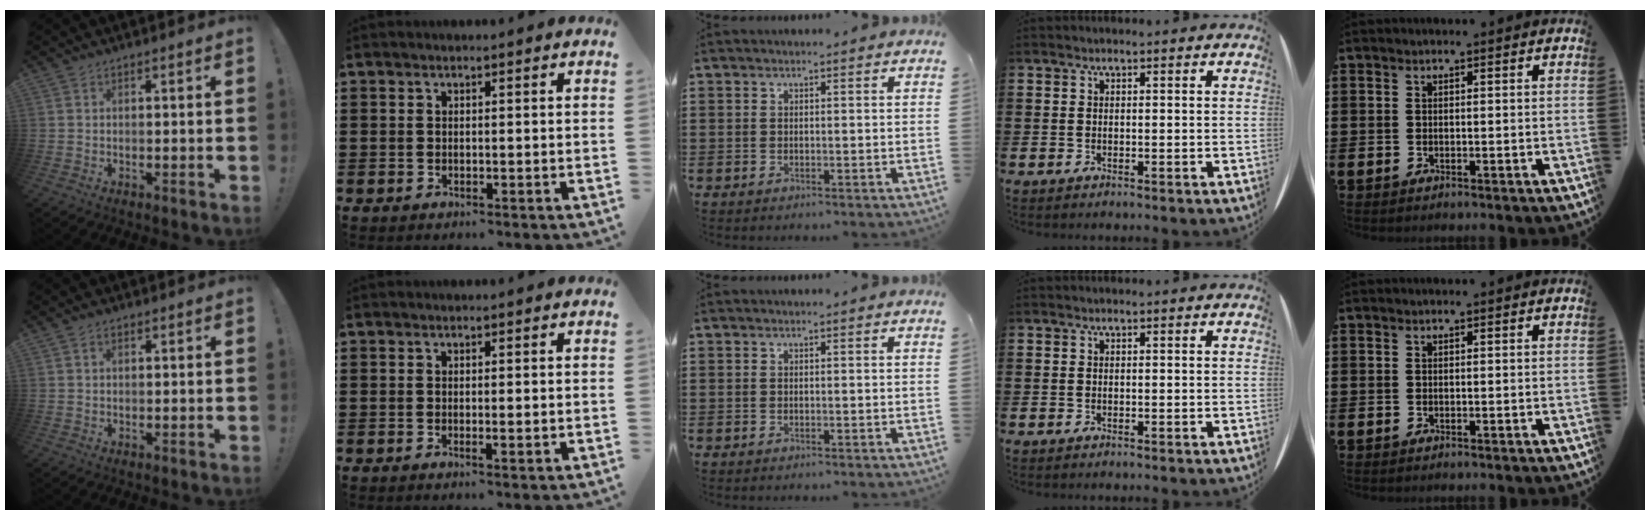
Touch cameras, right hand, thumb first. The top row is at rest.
{"thumb": {"total": 1.2, "force": [0.7, 0.8, 0.6], "torque": [-0.010, 0.001, 0.012]}, "index": {"total": 1.1, "force": [-0.1, 0.1, 1.0], "torque": [-0.019, -0.004, -0.001]}}